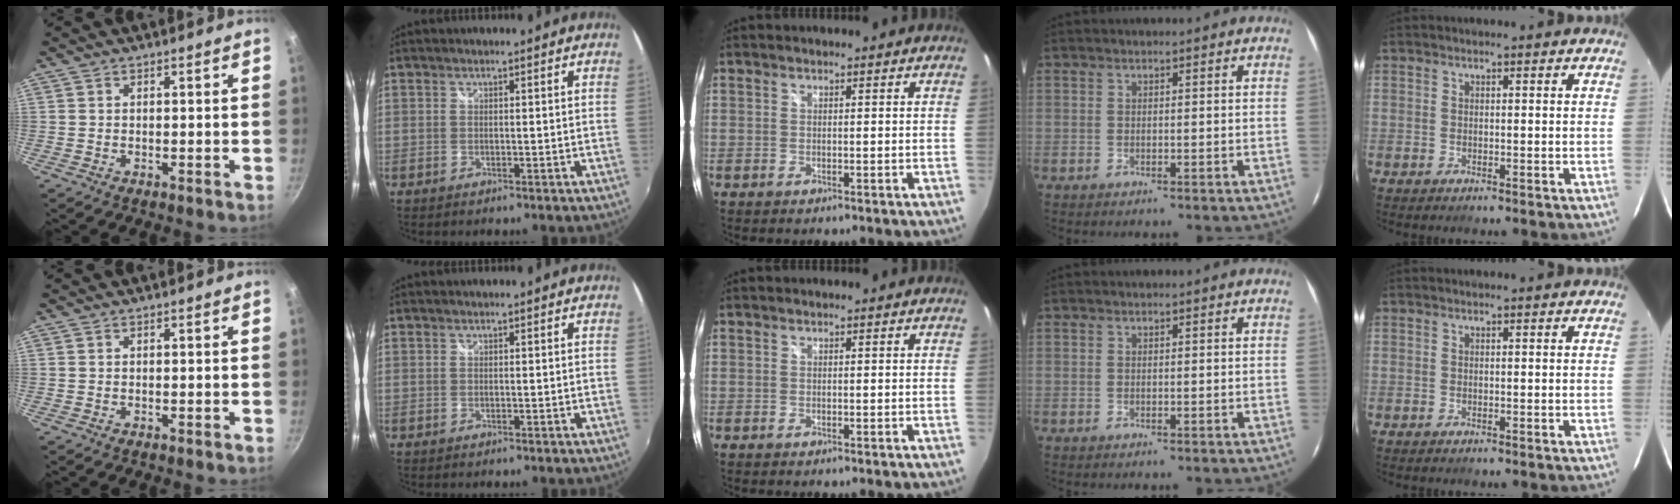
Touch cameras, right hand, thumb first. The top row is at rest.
{}